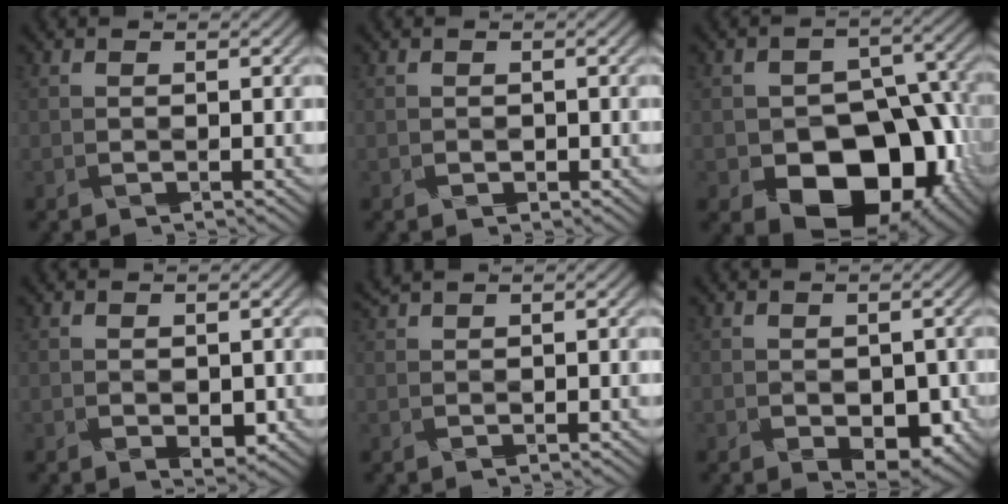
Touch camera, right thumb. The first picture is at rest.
{"total": 0.6, "force": [-0.2, 0.5, 0.2], "torque": [-0.001, -0.001, 0.004]}
{"total": 14.2, "force": [-6.3, 9.2, 8.9], "torque": [-0.112, -0.024, -0.097]}
{"total": 2.0, "force": [-0.2, 1.2, 1.5], "torque": [-0.028, -0.009, 0.006]}
{"total": 2.0, "force": [1.6, 0.3, 1.1], "torque": [-0.027, 0.007, 0.036]}
{"total": 4.8, "force": [-1.7, 2.8, 3.6], "torque": [-0.057, -0.018, -0.011]}